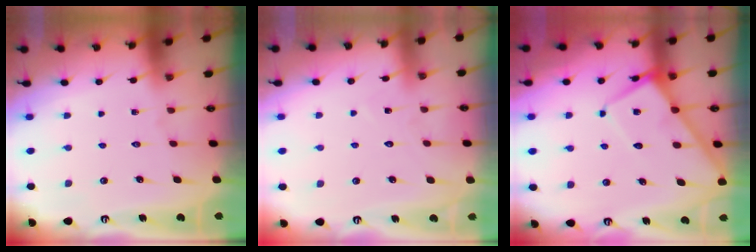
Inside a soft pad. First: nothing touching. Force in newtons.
{"total": 5.9, "press": 5.9, "slide": 0.1}
{"total": 7.4, "press": 7.4, "slide": 0.8}